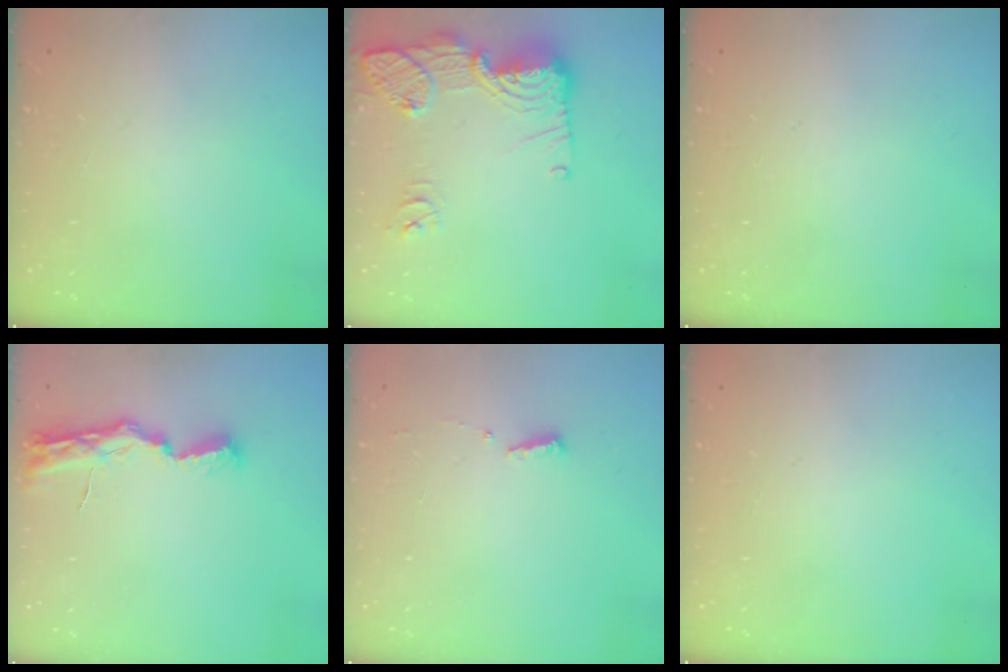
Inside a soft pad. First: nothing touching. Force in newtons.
{"total": 17.6, "press": 17.3, "slide": 3.3}
{"total": 0.0}
{"total": 8.0, "press": 8.0, "slide": 0.7}
{"total": 3.6, "press": 3.5, "slide": 0.8}
{"total": 0.0}